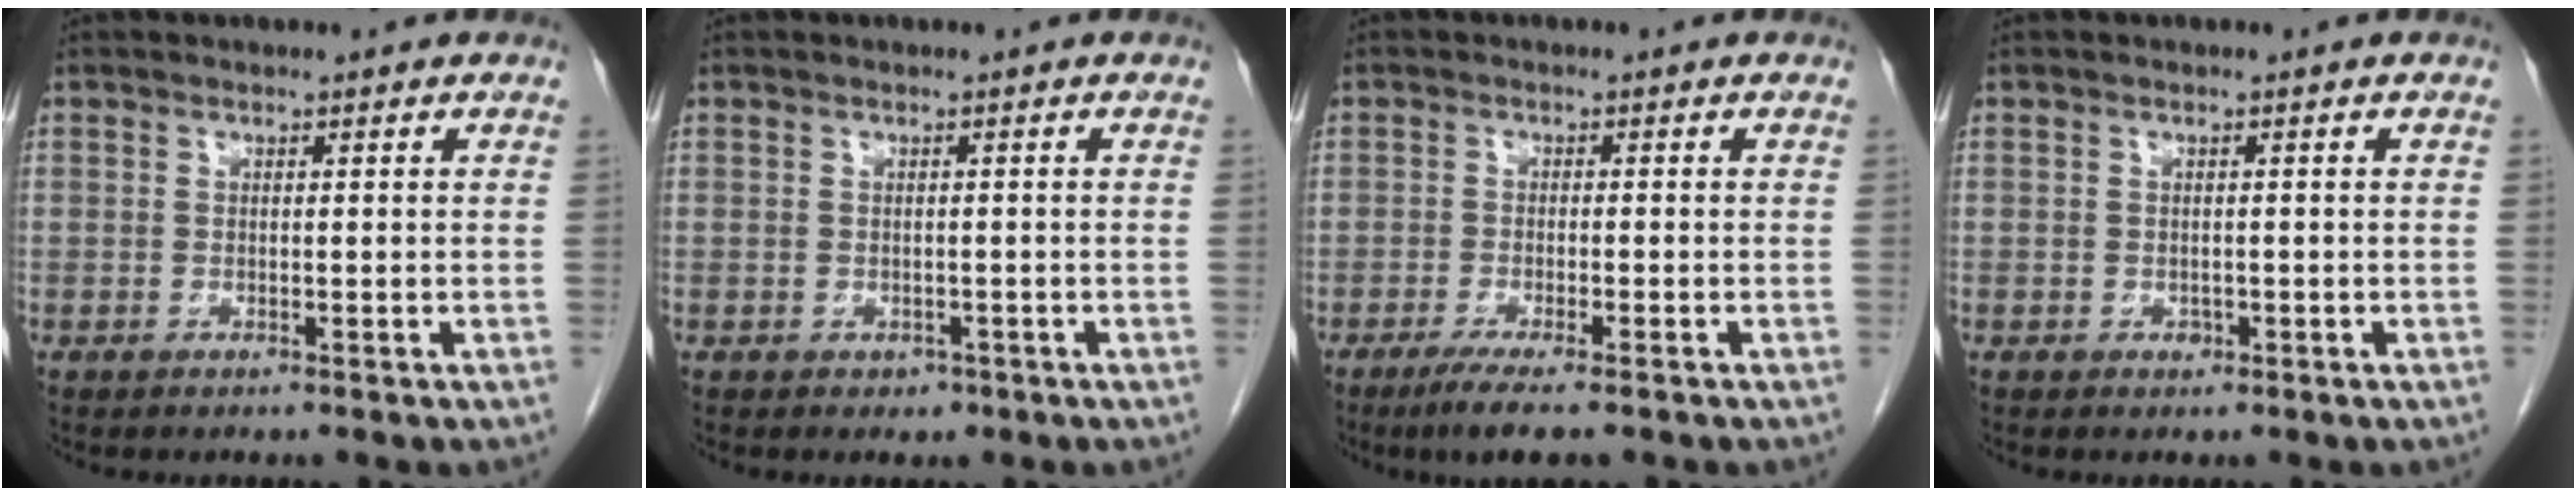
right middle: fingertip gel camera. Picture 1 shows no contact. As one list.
[{"total": 1.1, "force": [-0.6, 0.9, 0.3], "torque": [-0.006, 0.002, -0.004]}, {"total": 5.4, "force": [-3.8, 0.5, 3.8], "torque": [-0.063, -0.014, -0.059]}, {"total": 0.6, "force": [-0.3, 0.5, 0.3], "torque": [-0.005, 0.001, -0.004]}]